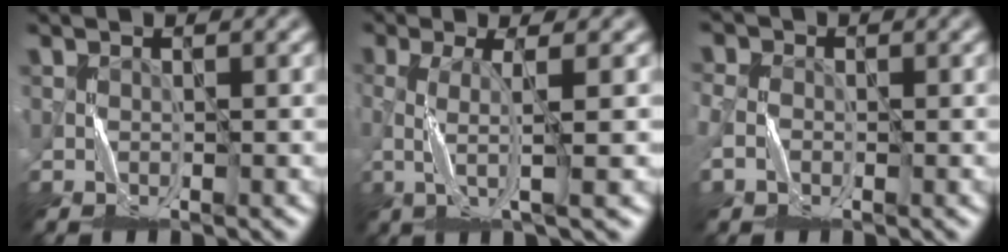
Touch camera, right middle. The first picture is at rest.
{"total": 3.0, "force": [-0.6, 0.3, 2.9], "torque": [-0.061, 0.005, -0.011]}
{"total": 2.9, "force": [-1.1, 2.3, 1.4], "torque": [-0.044, -0.002, -0.022]}